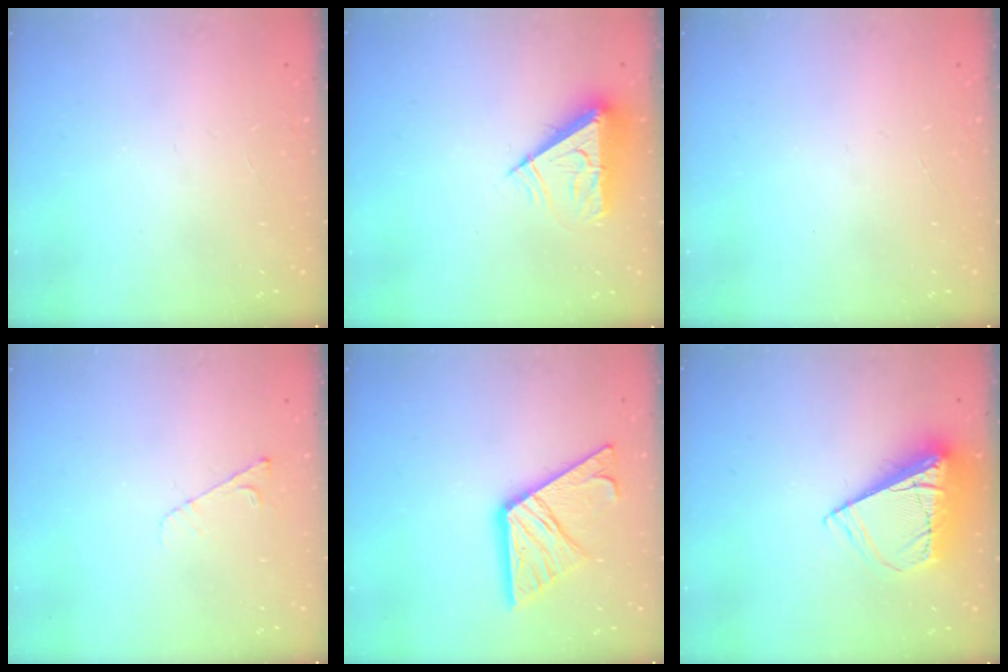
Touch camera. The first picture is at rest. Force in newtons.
{"total": 8.0, "press": 7.9, "slide": 1.0}
{"total": 0.0}
{"total": 4.5, "press": 4.4, "slide": 0.7}
{"total": 17.5, "press": 17.4, "slide": 1.7}
{"total": 10.8, "press": 10.7, "slide": 1.3}